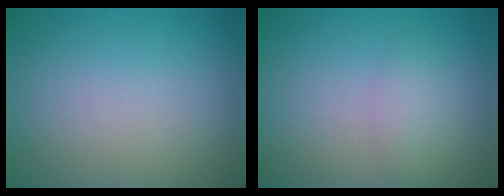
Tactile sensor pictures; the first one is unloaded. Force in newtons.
{"total": 1.9, "press": 1.9, "slide": 0.1}